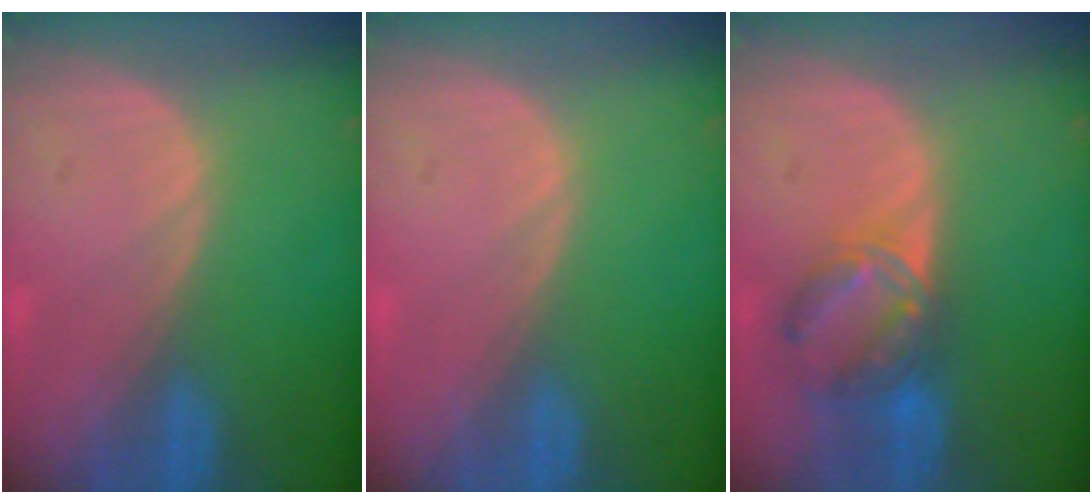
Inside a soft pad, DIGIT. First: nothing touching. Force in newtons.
{"total": 0.0}
{"total": 6.8, "press": 6.0, "slide": 3.2}